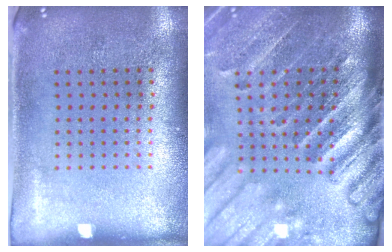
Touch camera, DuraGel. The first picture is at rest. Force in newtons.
{"total": 4.3, "press": 3.3, "slide": 2.8}